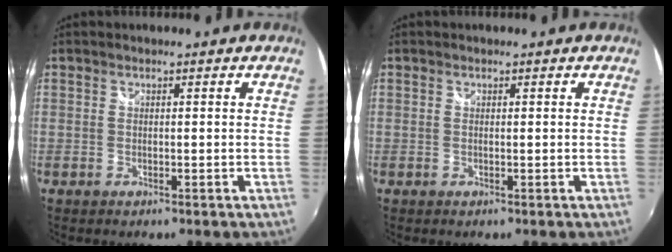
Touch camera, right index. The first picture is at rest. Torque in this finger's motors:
{"motor_torque": [-0.26, 0.15, -0.04, 0.00]}